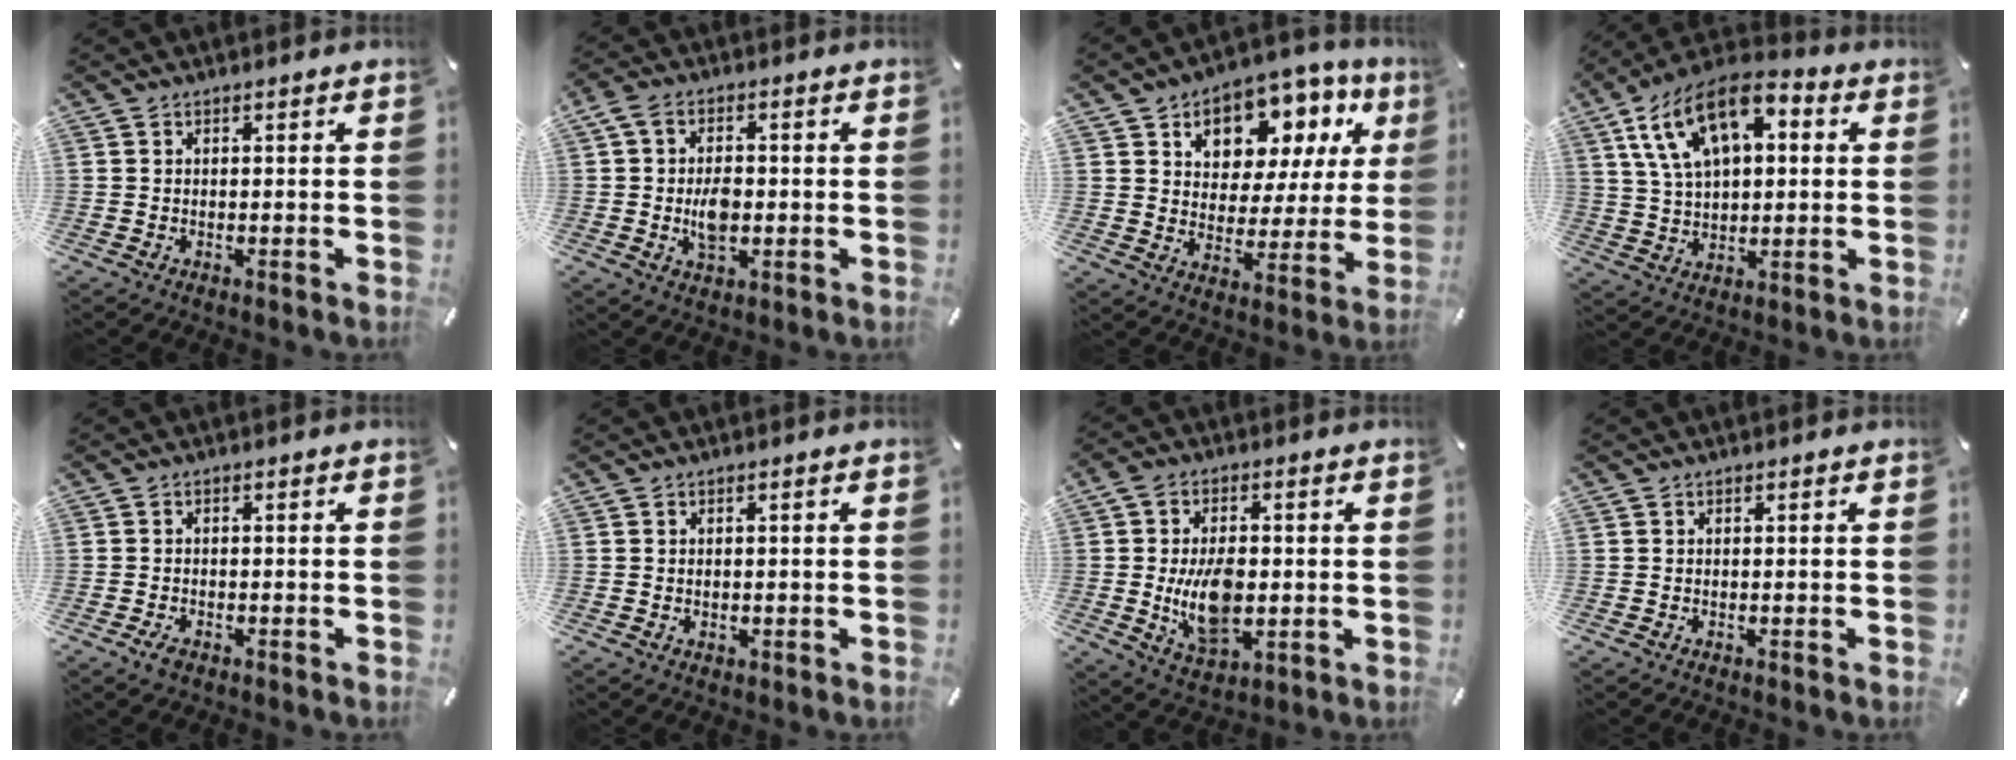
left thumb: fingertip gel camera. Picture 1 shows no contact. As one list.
[{"total": 7.0, "force": [-0.4, 4.7, 5.2], "torque": [-0.091, 0.001, -0.009]}, {"total": 12.3, "force": [5.9, 9.1, 5.7], "torque": [-0.085, -0.038, 0.105]}, {"total": 15.5, "force": [6.7, 9.2, 10.5], "torque": [-0.208, -0.010, 0.120]}, {"total": 1.8, "force": [-1.2, 0.9, 1.0], "torque": [-0.025, 0.001, -0.025]}, {"total": 0.9, "force": [0.1, 0.8, 0.4], "torque": [-0.009, 0.005, 0.000]}, {"total": 12.7, "force": [-0.7, 7.9, 9.9], "torque": [-0.179, -0.006, -0.009]}, {"total": 0.0}]